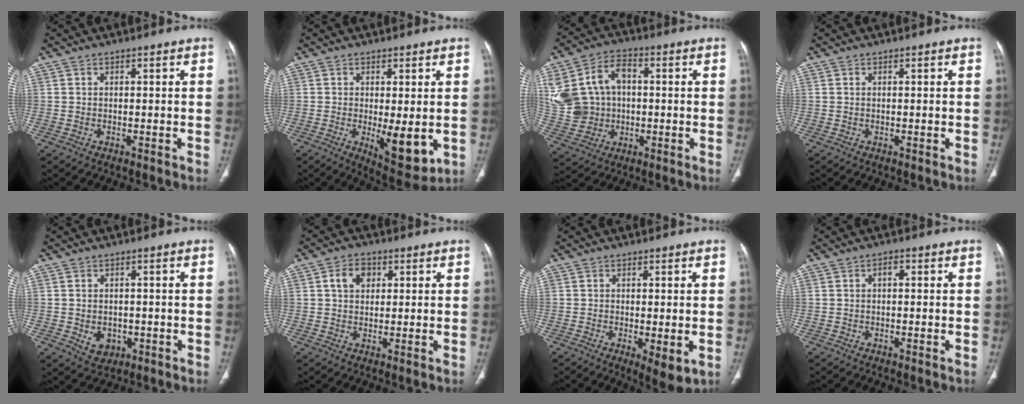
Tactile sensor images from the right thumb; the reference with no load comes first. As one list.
[{"total": 8.8, "force": [-1.3, 3.3, 8.0], "torque": [-0.109, -0.025, -0.008]}, {"total": 16.1, "force": [1.7, 12.8, 9.6], "torque": [-0.188, 0.026, 0.044]}, {"total": 0.0}, {"total": 4.5, "force": [-1.0, 3.5, 2.5], "torque": [-0.028, 0.002, -0.003]}, {"total": 5.1, "force": [1.6, 3.8, 3.0], "torque": [-0.038, 0.004, 0.025]}, {"total": 5.3, "force": [-1.2, 1.9, 4.8], "torque": [-0.076, -0.018, -0.015]}, {"total": 1.4, "force": [0.2, 0.8, 1.1], "torque": [-0.018, 0.006, 0.001]}]